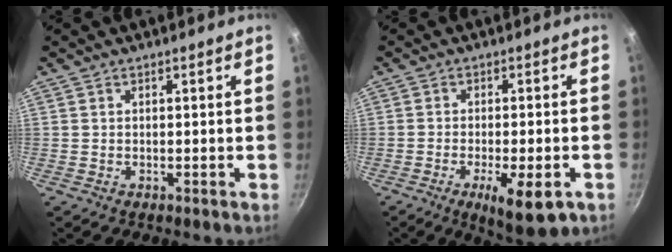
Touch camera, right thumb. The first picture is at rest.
{"total": 9.9, "force": [-4.1, 3.0, 8.5], "torque": [-0.125, 0.005, -0.055]}